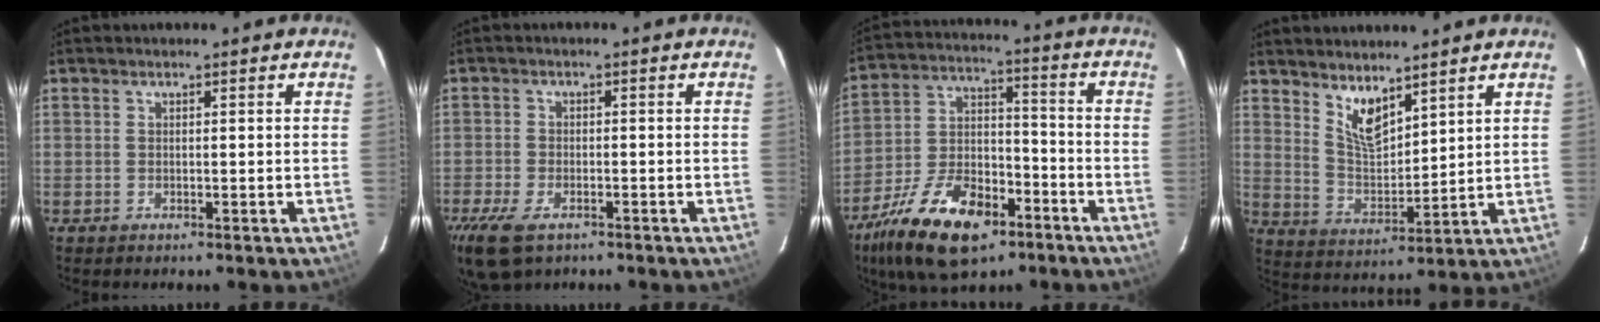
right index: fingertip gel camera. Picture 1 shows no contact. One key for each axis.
{"total": 8.8, "fx": -5.6, "fy": 4.6, "fz": 5.1, "tx": -0.133, "ty": -0.025, "tz": -0.102}
{"total": 19.6, "fx": -11.9, "fy": 9.7, "fz": 12.2, "tx": -0.252, "ty": -0.007, "tz": -0.201}
{"total": 7.4, "fx": 5.3, "fy": 2.7, "fz": 4.3, "tx": -0.076, "ty": -0.007, "tz": 0.108}